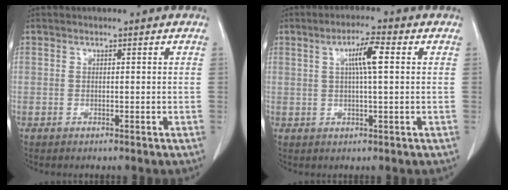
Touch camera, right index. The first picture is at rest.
{"total": 5.1, "force": [1.3, 0.2, 5.0], "torque": [-0.088, 0.006, 0.021]}